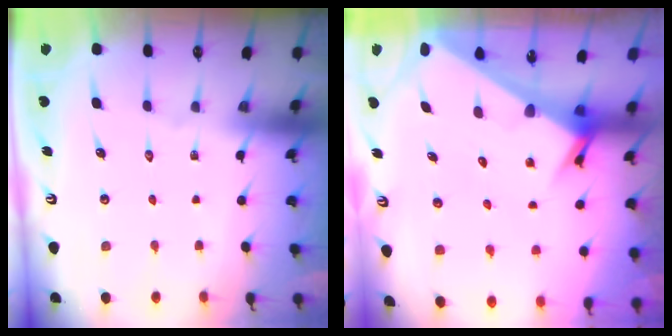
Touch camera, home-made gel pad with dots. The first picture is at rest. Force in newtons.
{"total": 3.7, "press": 3.7, "slide": 0.2}